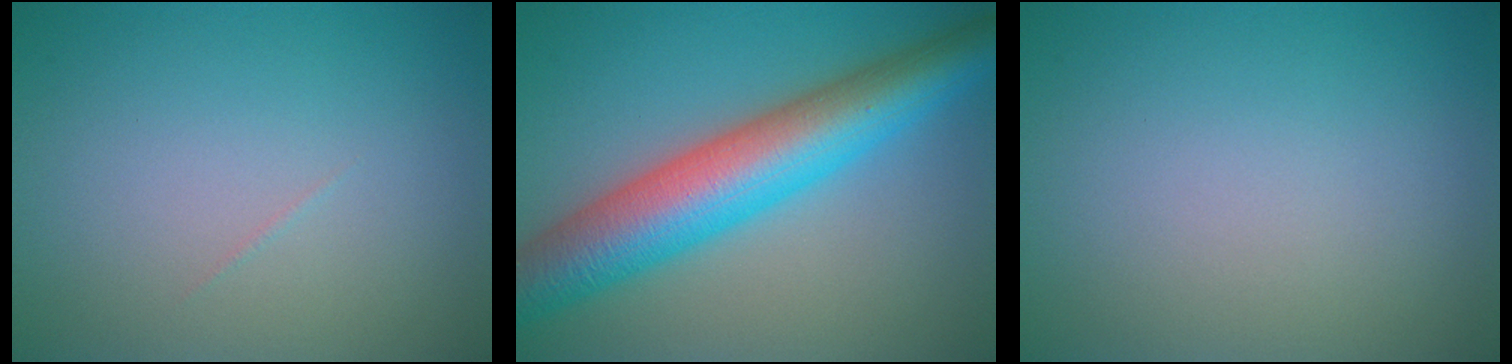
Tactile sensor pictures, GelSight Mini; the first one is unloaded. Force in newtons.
{"total": 10.0, "press": 10.0, "slide": 0.3}
{"total": 0.0}